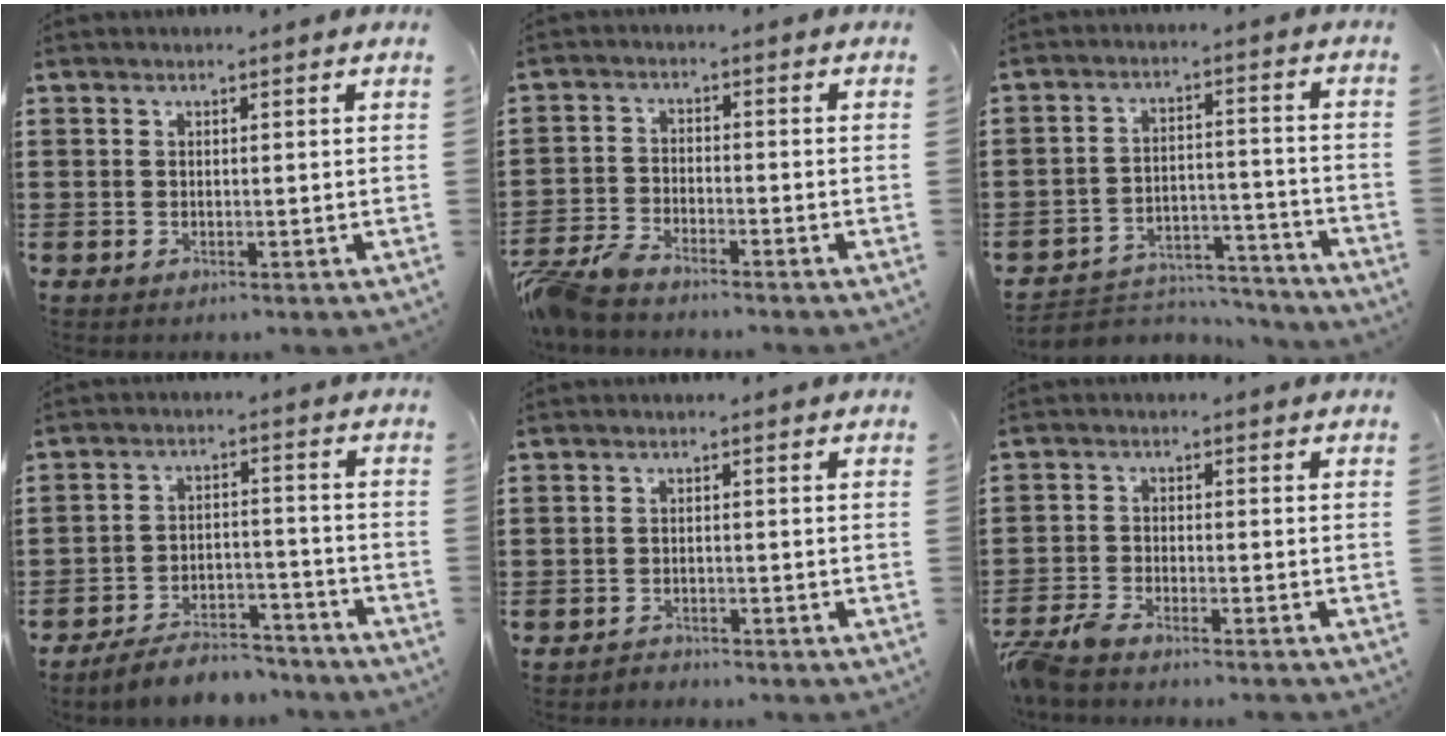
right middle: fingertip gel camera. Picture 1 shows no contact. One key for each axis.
{"total": 4.5, "fx": -4.2, "fy": 0.5, "fz": 1.5, "tx": -0.062, "ty": -0.012, "tz": -0.092}
{"total": 4.9, "fx": -4.7, "fy": 1.4, "fz": 0.2, "tx": -0.007, "ty": 0.013, "tz": -0.097}
{"total": 6.1, "fx": -5.8, "fy": 1.2, "fz": 1.4, "tx": -0.024, "ty": 0.013, "tz": -0.113}
{"total": 1.5, "fx": -1.5, "fy": 0.3, "fz": -0.2, "tx": -0.002, "ty": 0.002, "tz": -0.034}
{"total": 3.8, "fx": -3.6, "fy": 0.2, "fz": 1.2, "tx": -0.051, "ty": -0.012, "tz": -0.080}